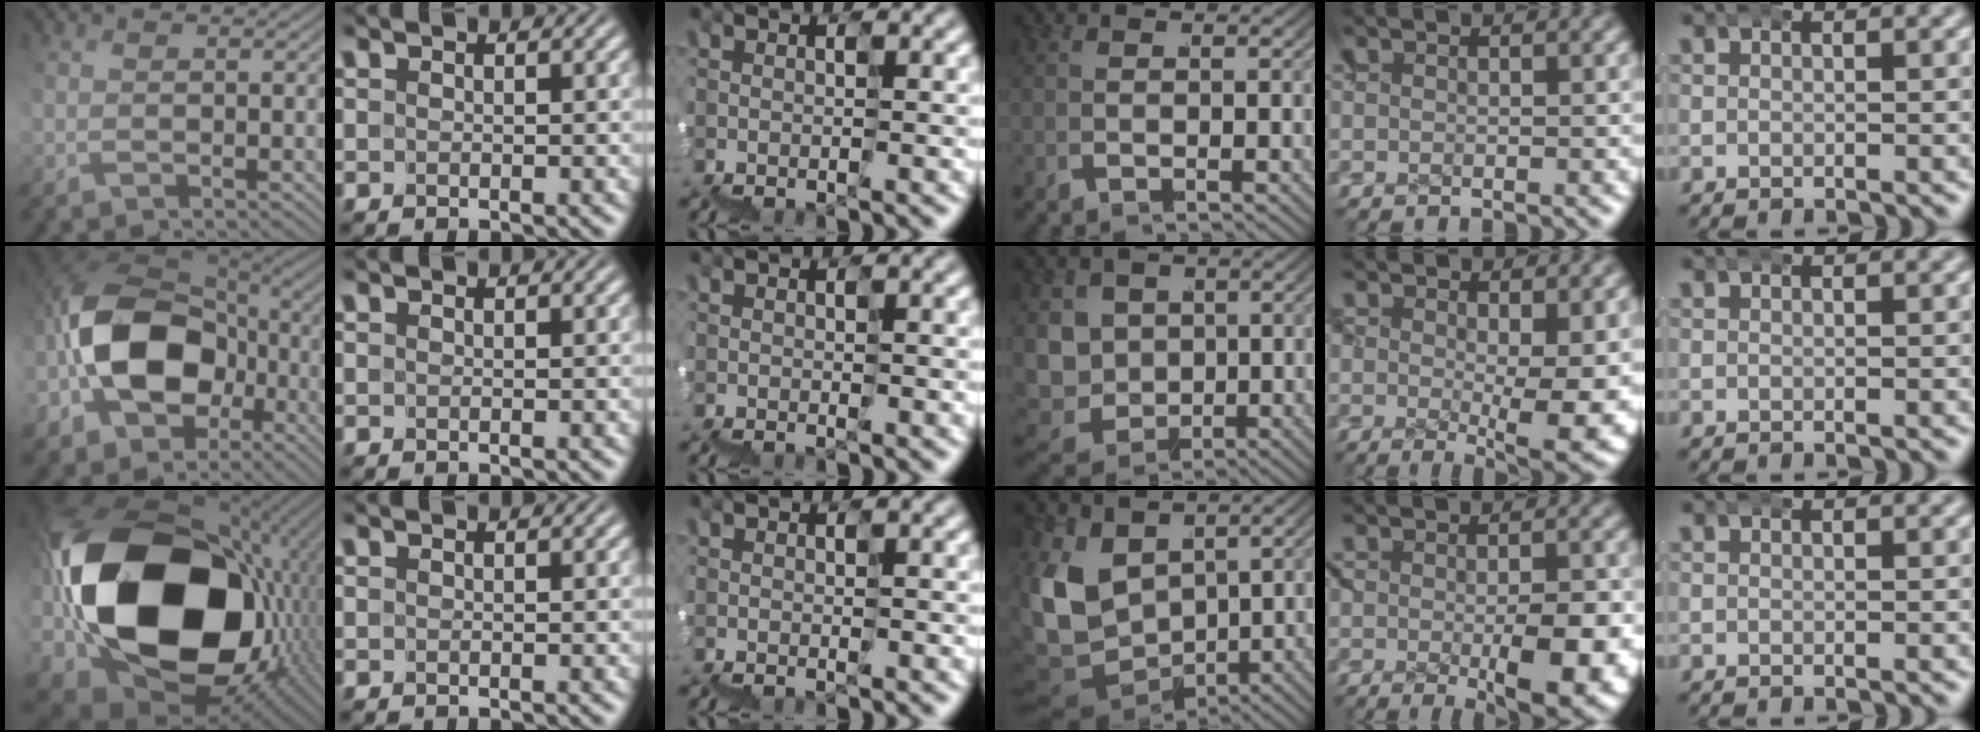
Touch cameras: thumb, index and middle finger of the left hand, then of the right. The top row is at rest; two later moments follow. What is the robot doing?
{"motion": "wrap", "object": "ethernet cable"}